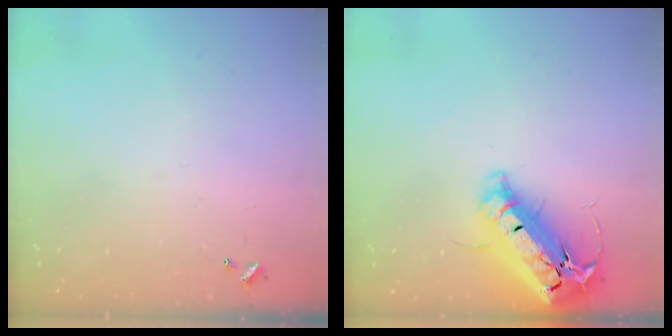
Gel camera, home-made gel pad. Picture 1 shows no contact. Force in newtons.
{"total": 25.0, "press": 24.5, "slide": 4.9}